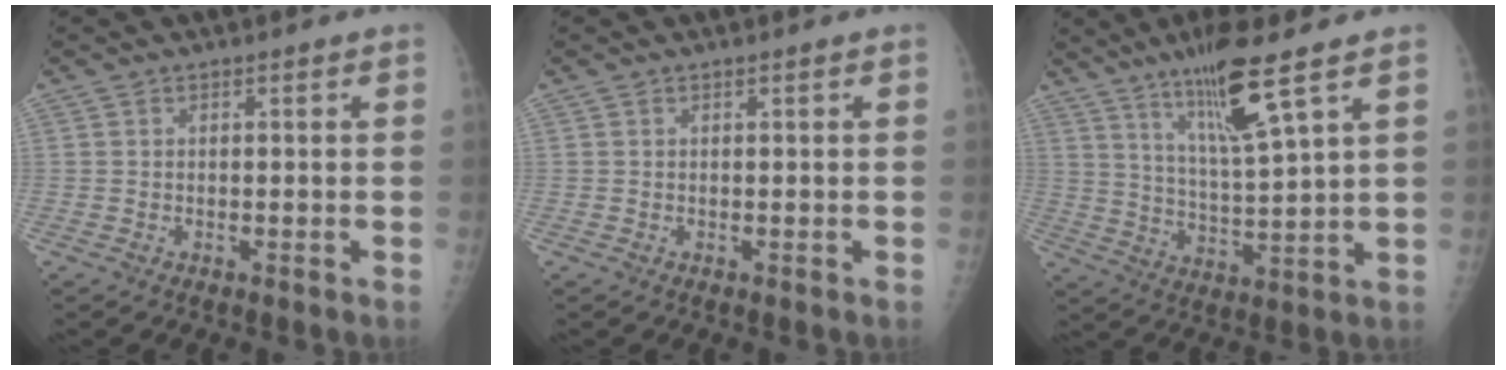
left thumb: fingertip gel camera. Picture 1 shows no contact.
{"total": 0.0}
{"total": 12.3, "force": [7.4, 0.8, 9.9], "torque": [-0.182, -0.046, 0.140]}